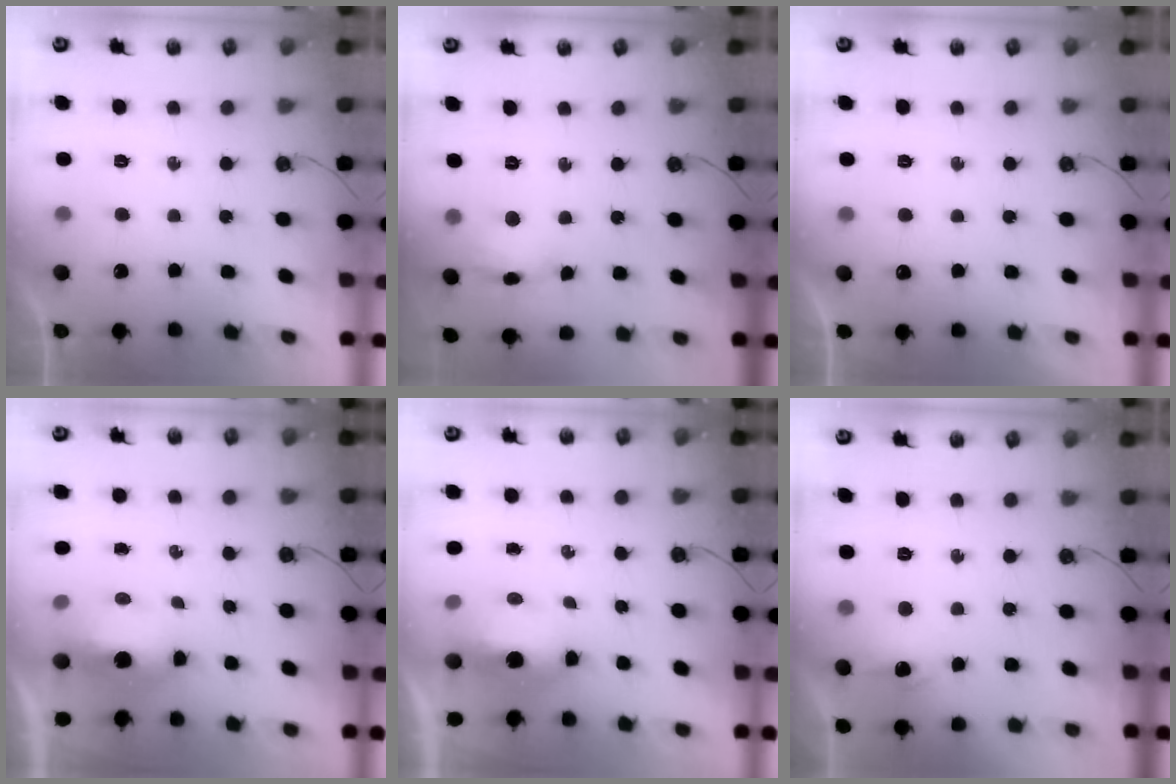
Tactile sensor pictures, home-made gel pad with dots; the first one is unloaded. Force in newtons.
{"total": 8.4, "press": 8.3, "slide": 1.2}
{"total": 6.5, "press": 1.5, "slide": 6.3}
{"total": 6.8, "press": 6.7, "slide": 1.0}
{"total": 6.8, "press": 6.7, "slide": 1.0}
{"total": 7.2, "press": 7.1, "slide": 0.8}